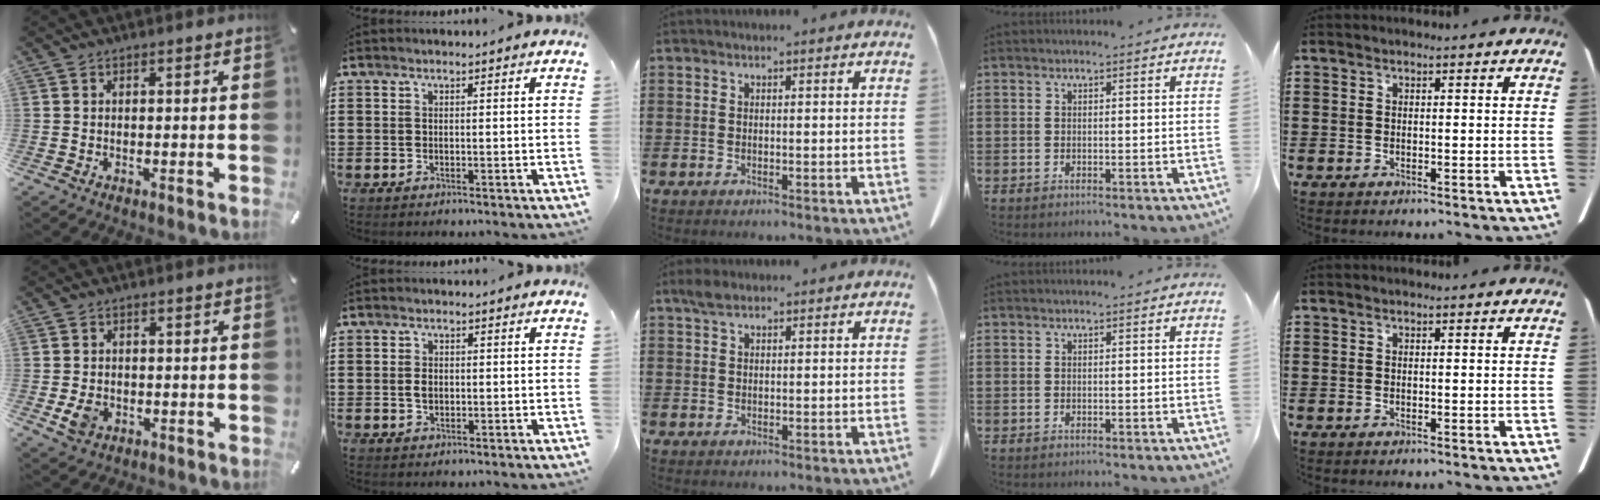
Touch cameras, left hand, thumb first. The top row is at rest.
{"thumb": {"total": 4.3, "force": [-1.0, 3.5, 2.3], "torque": [-0.042, -0.002, -0.019]}, "index": {"total": 1.8, "force": [0.0, 1.2, 1.4], "torque": [-0.029, 0.006, -0.001]}, "middle": {"total": 2.0, "force": [1.3, 0.9, 1.2], "torque": [-0.027, 0.004, 0.025]}}